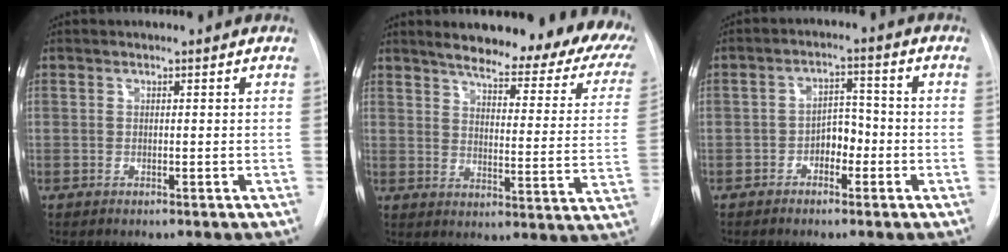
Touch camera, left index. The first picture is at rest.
{"total": 24.4, "force": [20.0, 5.1, 13.0], "torque": [-0.168, -0.049, 0.228]}
{"total": 4.0, "force": [-1.7, 2.4, 2.7], "torque": [-0.038, 0.015, -0.031]}